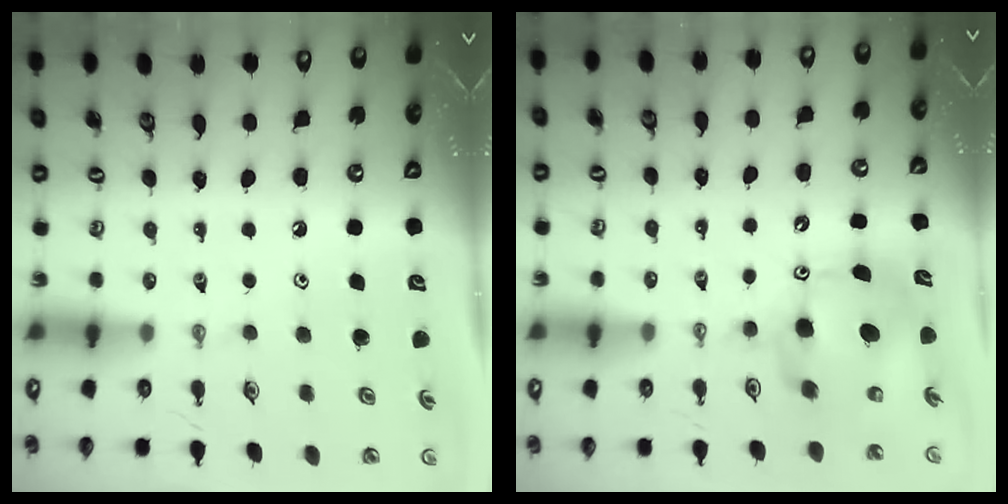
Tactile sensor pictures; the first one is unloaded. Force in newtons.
{"total": 9.5, "press": 9.4, "slide": 0.9}